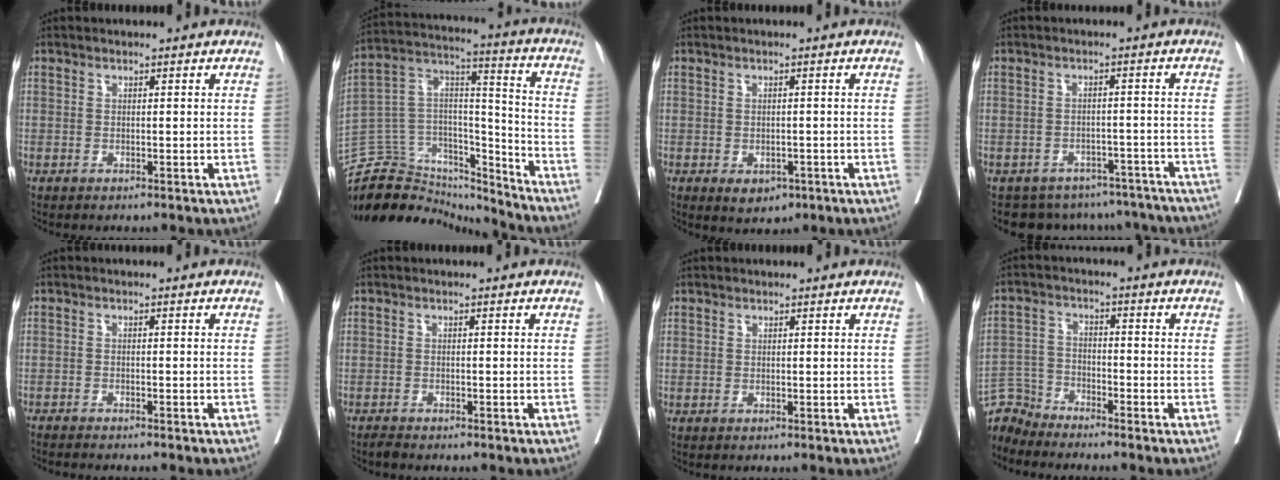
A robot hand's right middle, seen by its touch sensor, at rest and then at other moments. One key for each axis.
{"total": 22.7, "fx": -21.2, "fy": 6.4, "fz": 4.9, "tx": -0.121, "ty": 0.053, "tz": -0.344}
{"total": 3.4, "fx": -1.6, "fy": 2.2, "fz": 2.0, "tx": -0.024, "ty": -0.003, "tz": -0.013}
{"total": 13.1, "fx": -11.4, "fy": 6.1, "fz": 1.6, "tx": -0.019, "ty": 0.022, "tz": -0.122}
{"total": 3.7, "fx": -3.4, "fy": -0.6, "fz": 1.2, "tx": -0.020, "ty": -0.009, "tz": -0.058}
{"total": 1.1, "fx": -1.0, "fy": -0.2, "fz": 0.2, "tx": -0.013, "ty": -0.005, "tz": -0.020}
{"total": 0.9, "fx": 0.4, "fy": 0.8, "fz": 0.0, "tx": 0.010, "ty": 0.001, "tz": 0.003}
{"total": 5.5, "fx": -5.3, "fy": 0.3, "fz": -1.2, "tx": 0.019, "ty": 0.001, "tz": -0.107}